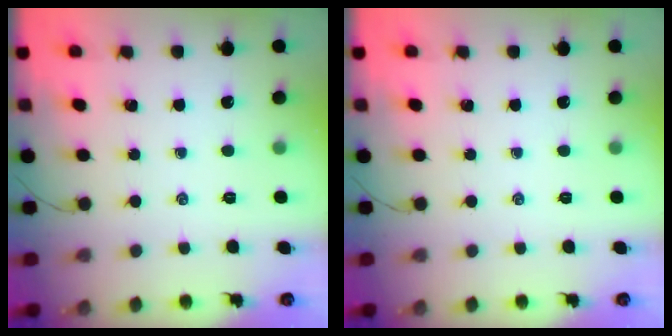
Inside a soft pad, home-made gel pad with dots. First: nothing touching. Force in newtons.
{"total": 0.0}